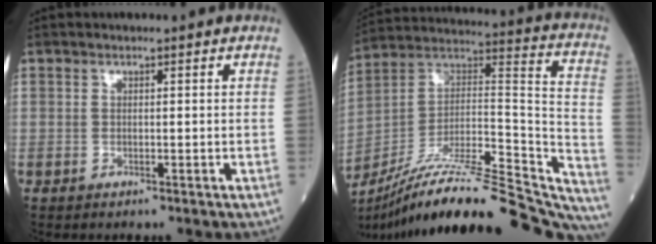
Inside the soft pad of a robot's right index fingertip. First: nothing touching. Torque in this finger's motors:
{"motor_torque": [0.39, -1.75, 0.80, 0.19]}